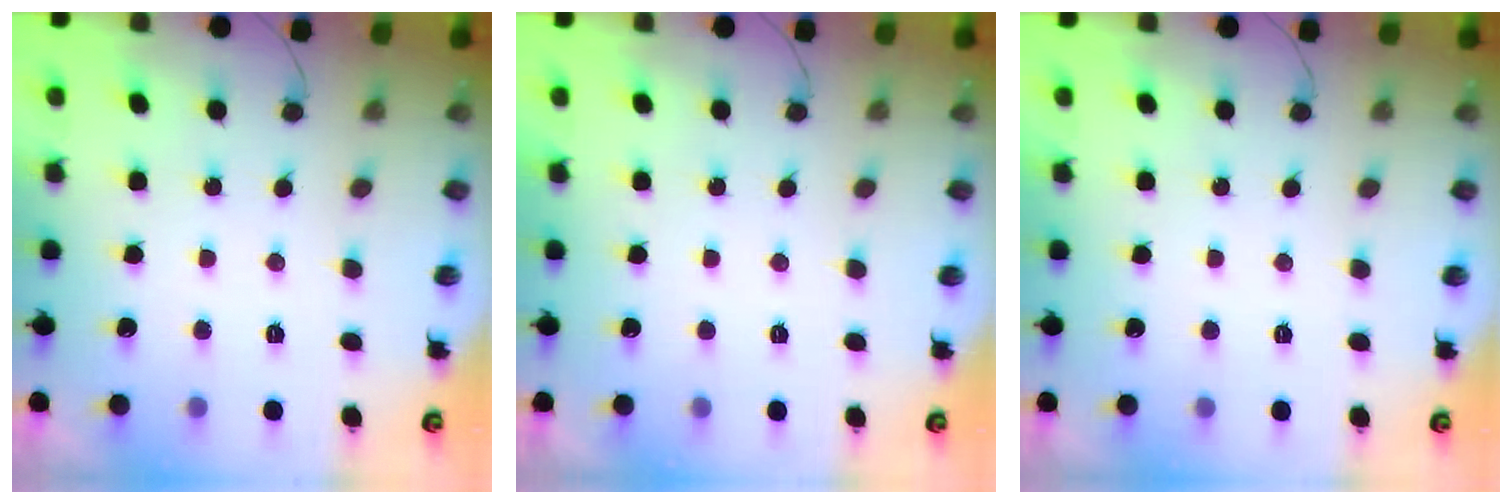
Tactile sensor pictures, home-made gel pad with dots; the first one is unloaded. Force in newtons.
{"total": 1.6, "press": 1.6, "slide": 0.0}
{"total": 1.7, "press": 1.7, "slide": 0.1}